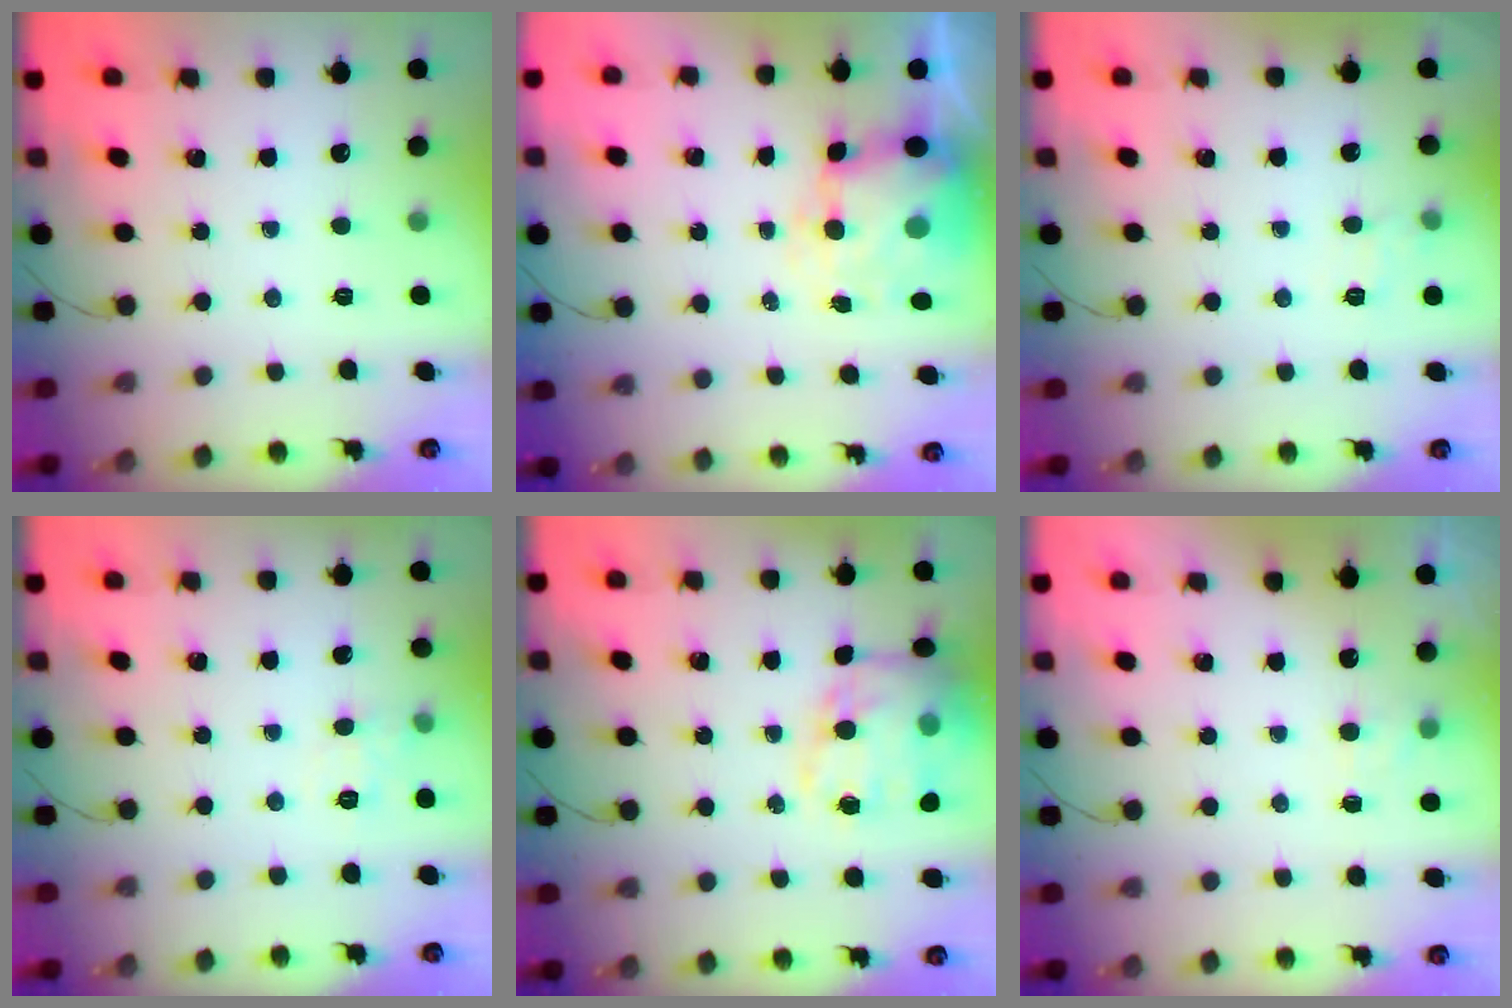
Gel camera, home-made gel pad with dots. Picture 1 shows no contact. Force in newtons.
{"total": 7.8, "press": 7.6, "slide": 1.7}
{"total": 7.1, "press": 6.9, "slide": 1.7}
{"total": 6.4, "press": 6.2, "slide": 1.9}
{"total": 16.8, "press": 16.4, "slide": 3.2}
{"total": 5.1, "press": 4.9, "slide": 1.3}